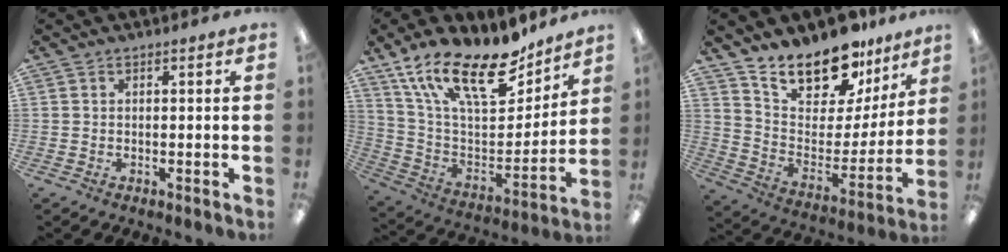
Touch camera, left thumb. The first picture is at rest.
{"total": 21.8, "force": [15.1, 8.5, 13.3], "torque": [-0.243, -0.092, 0.266]}
{"total": 18.9, "force": [15.7, 7.8, 7.0], "torque": [-0.122, -0.121, 0.280]}